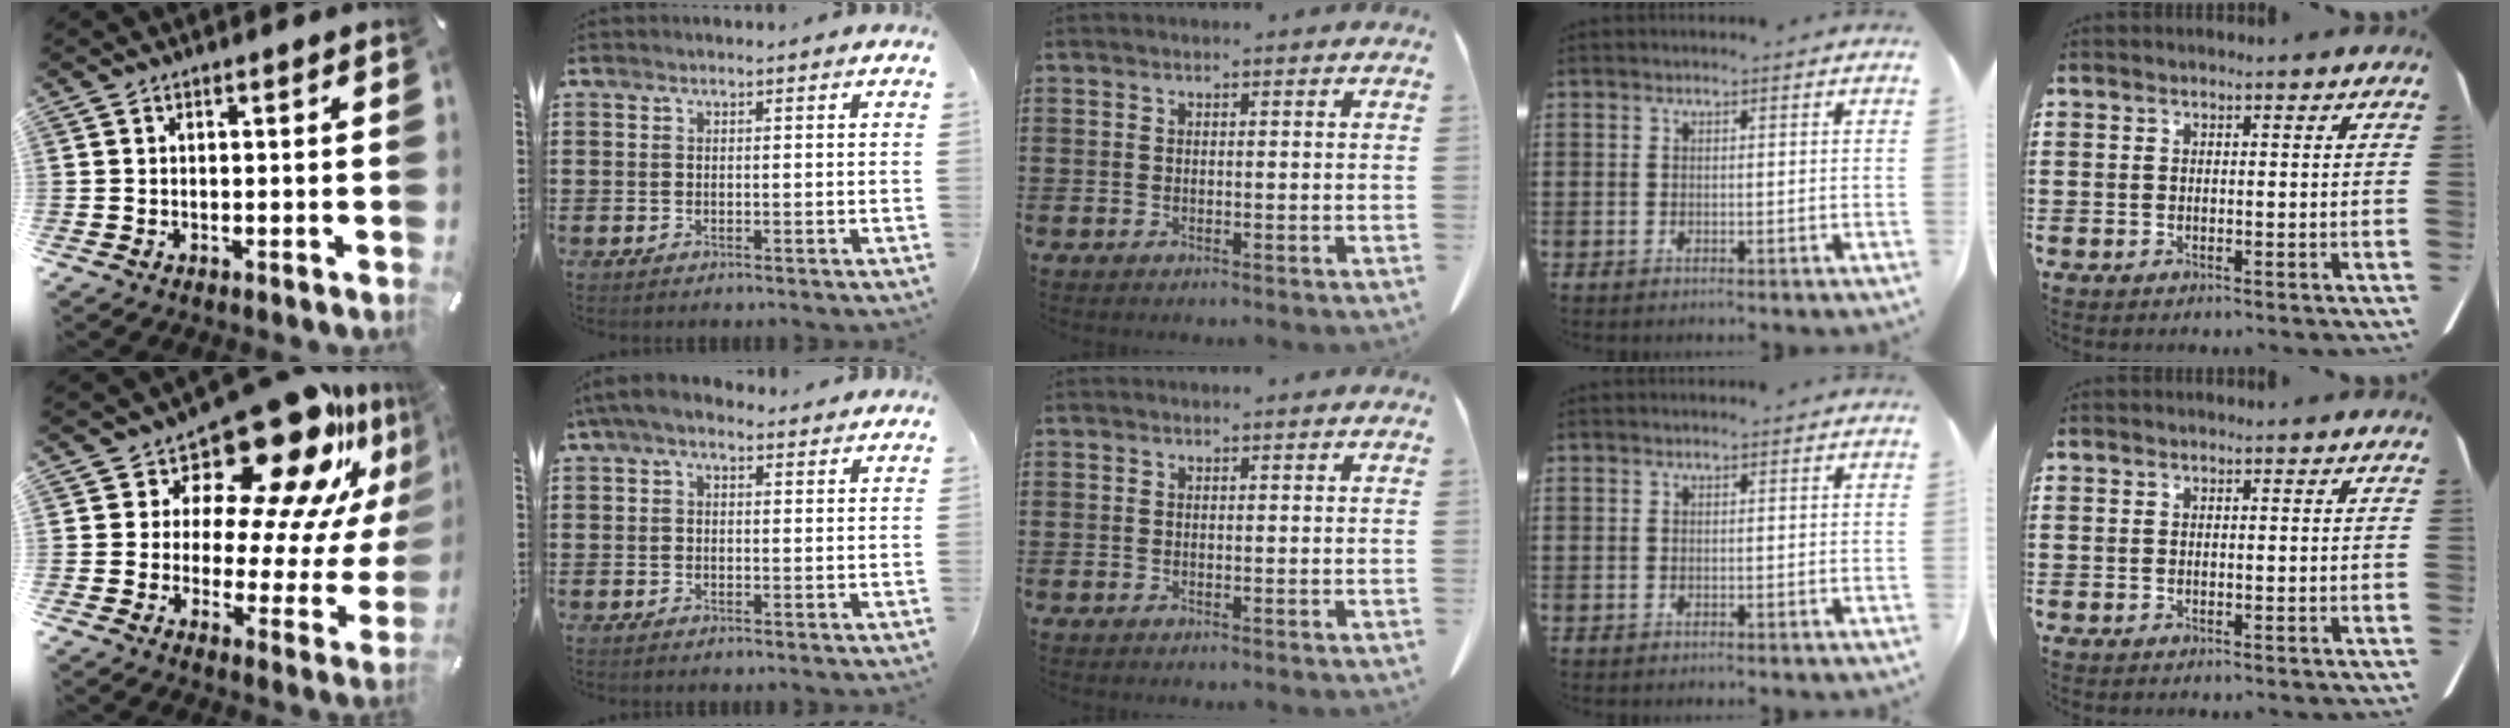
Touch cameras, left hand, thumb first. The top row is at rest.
{"thumb": {"total": 21.1, "force": [15.7, 8.2, 11.4], "torque": [-0.154, -0.139, 0.256]}, "index": {"total": 3.2, "force": [1.8, 1.5, 2.2], "torque": [-0.048, 0.005, 0.033]}}